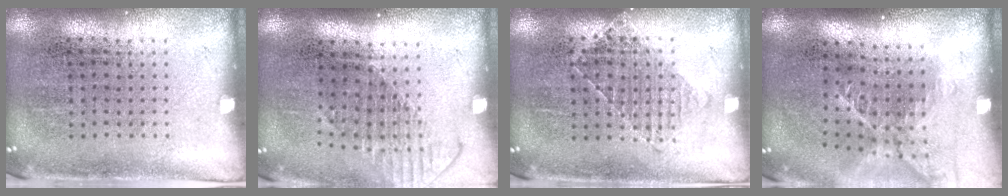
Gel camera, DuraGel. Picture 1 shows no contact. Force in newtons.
{"total": 1.6, "press": 1.2, "slide": 1.0}
{"total": 1.1, "press": 0.9, "slide": 0.6}
{"total": 1.7, "press": 1.3, "slide": 1.1}